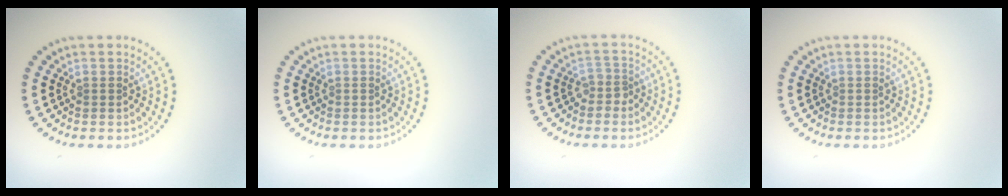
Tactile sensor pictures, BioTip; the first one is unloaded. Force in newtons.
{"total": 0.0}
{"total": 1.5, "press": 1.1, "slide": 0.9}
{"total": 0.0}